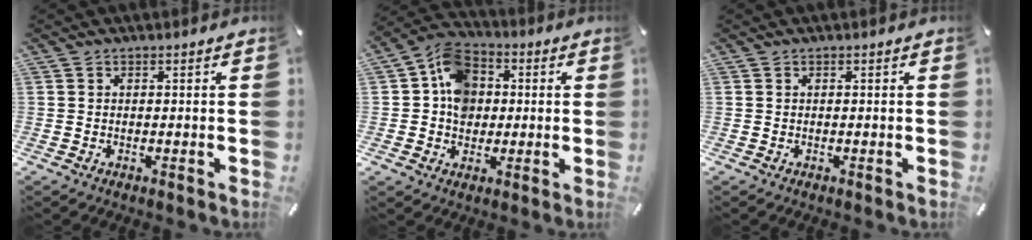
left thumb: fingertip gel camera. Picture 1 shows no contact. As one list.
[{"total": 10.1, "force": [0.6, 8.6, 5.2], "torque": [-0.094, 0.014, 0.014]}, {"total": 0.0}]